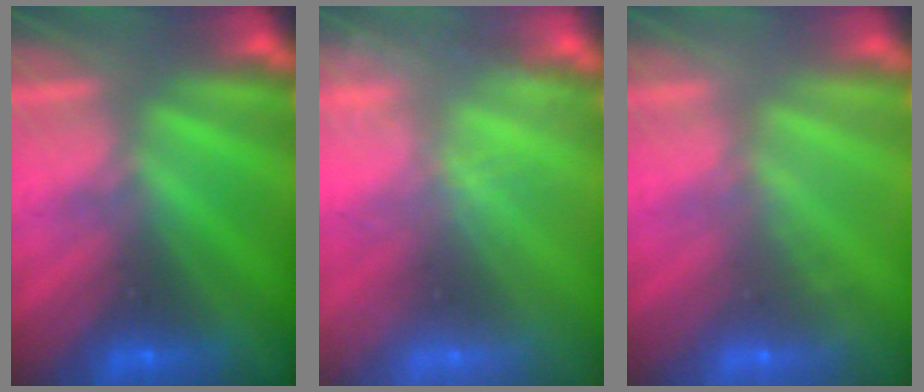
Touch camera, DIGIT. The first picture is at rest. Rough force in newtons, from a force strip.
{"total": 1.7}
{"total": 1.7}